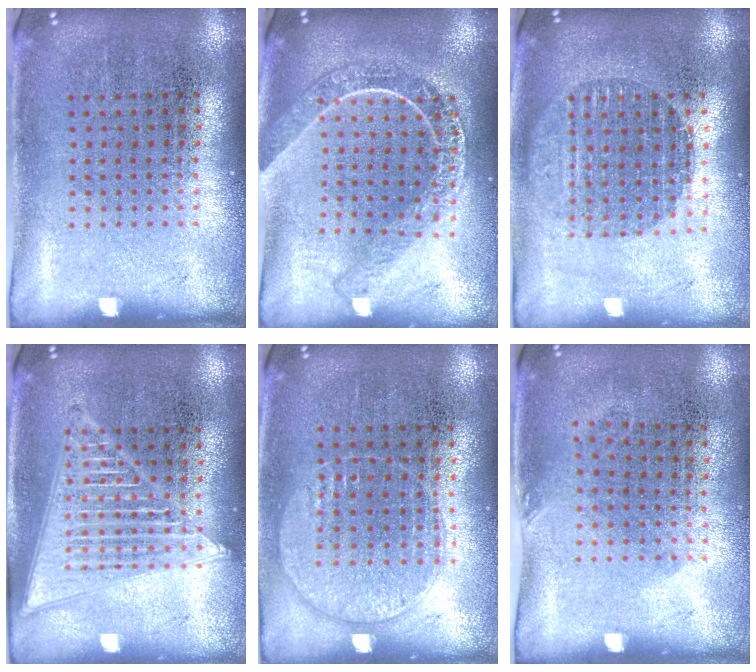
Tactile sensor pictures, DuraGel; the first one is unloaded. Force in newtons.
{"total": 2.1, "press": 1.9, "slide": 1.0}
{"total": 1.7, "press": 1.5, "slide": 0.8}
{"total": 2.1, "press": 2.1, "slide": 0.2}
{"total": 1.0, "press": 0.9, "slide": 0.4}
{"total": 0.8, "press": 0.7, "slide": 0.5}